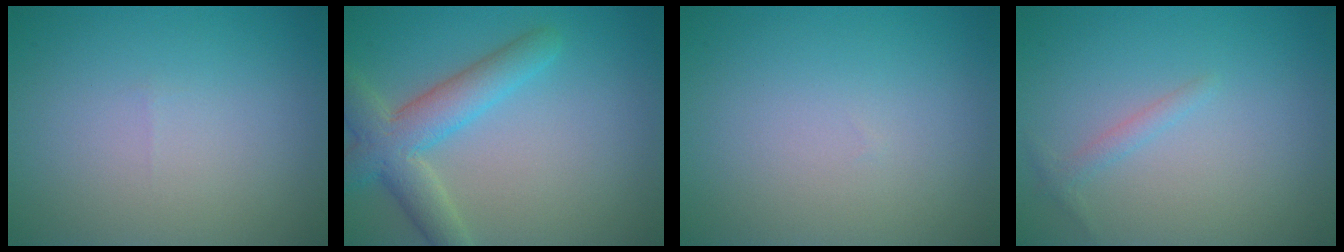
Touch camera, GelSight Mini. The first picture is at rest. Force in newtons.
{"total": 5.2, "press": 5.2, "slide": 0.3}
{"total": 0.0}
{"total": 1.1, "press": 1.1, "slide": 0.1}